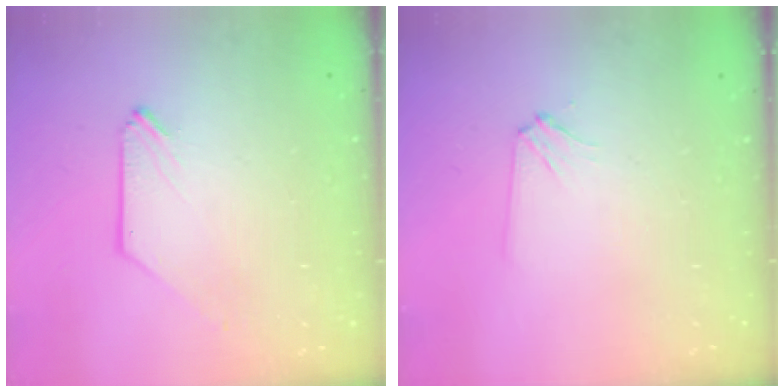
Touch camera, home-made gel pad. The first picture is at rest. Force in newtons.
{"total": 3.7, "press": 3.6, "slide": 0.6}